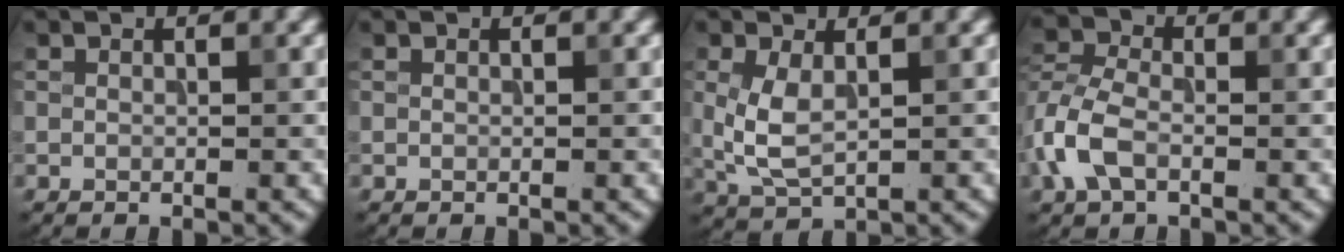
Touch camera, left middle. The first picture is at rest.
{"total": 0.0}
{"total": 3.5, "force": [0.4, 1.8, 3.0], "torque": [-0.070, 0.000, 0.013]}
{"total": 4.3, "force": [-1.4, 2.7, 3.0], "torque": [-0.073, 0.006, -0.040]}